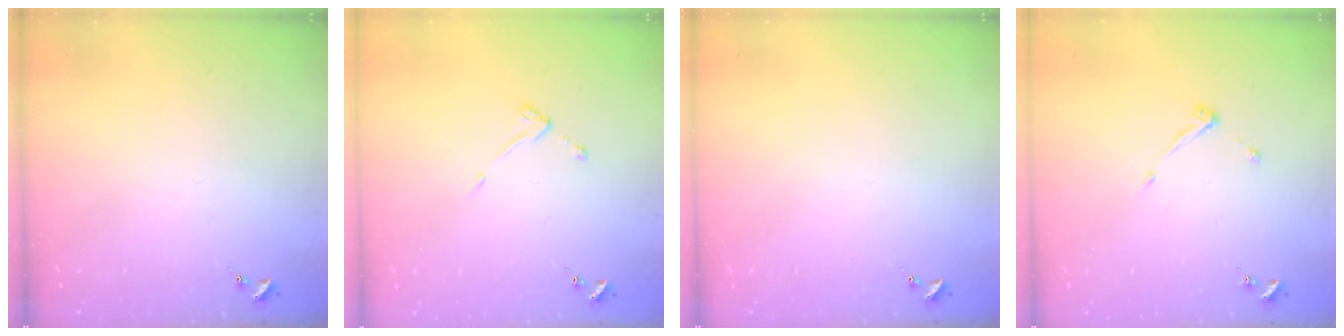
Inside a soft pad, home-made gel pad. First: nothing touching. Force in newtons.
{"total": 3.9, "press": 3.9, "slide": 0.3}
{"total": 0.0}
{"total": 4.0, "press": 4.0, "slide": 0.6}